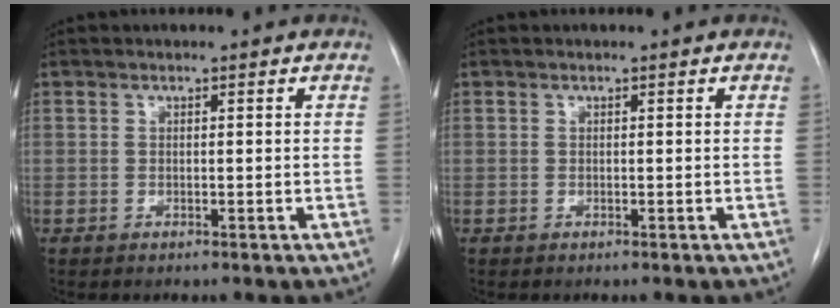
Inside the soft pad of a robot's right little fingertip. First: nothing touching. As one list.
[{"total": 0.0}]